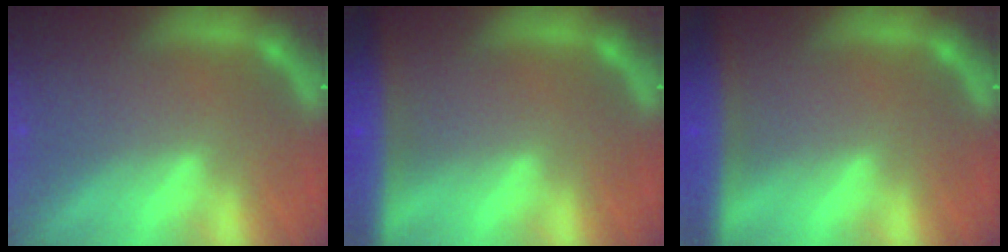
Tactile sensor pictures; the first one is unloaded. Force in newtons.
{"total": 8.0}
{"total": 7.0}